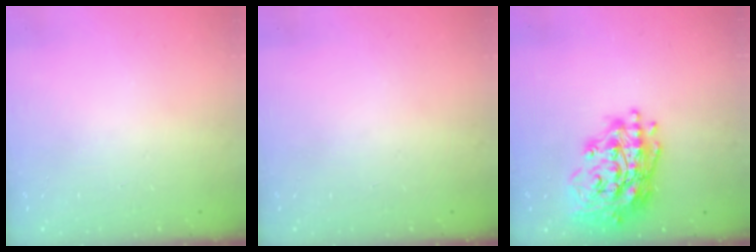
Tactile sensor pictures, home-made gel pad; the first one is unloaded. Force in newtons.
{"total": 0.0}
{"total": 19.7, "press": 19.5, "slide": 2.7}